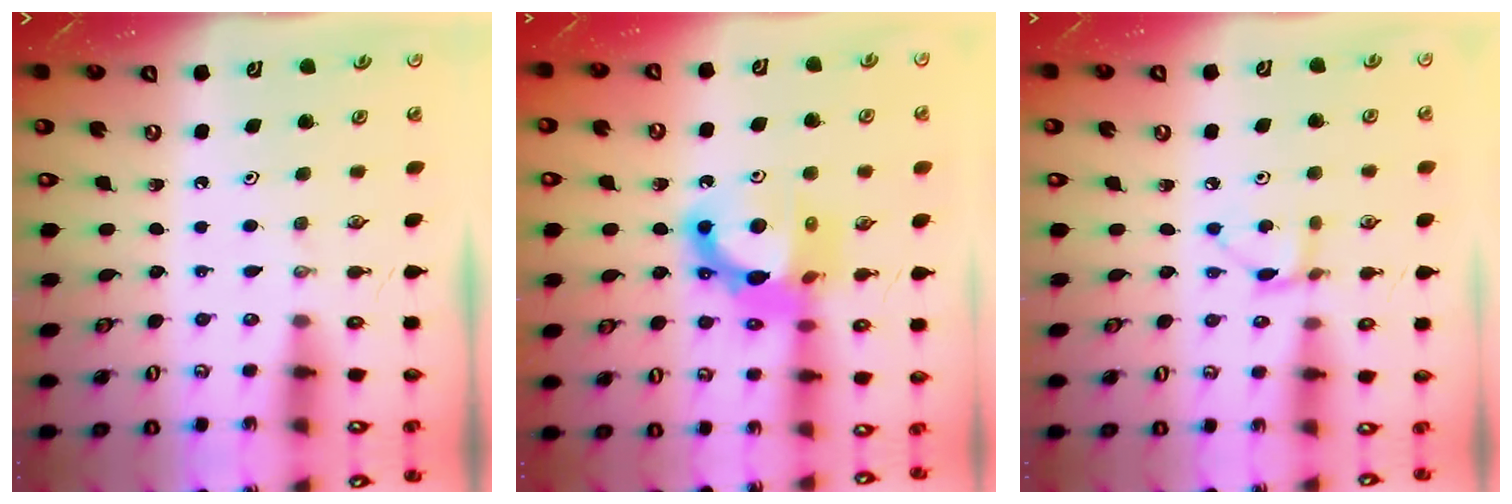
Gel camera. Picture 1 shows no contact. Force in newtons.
{"total": 13.7, "press": 13.6, "slide": 1.2}
{"total": 4.8, "press": 4.7, "slide": 0.5}